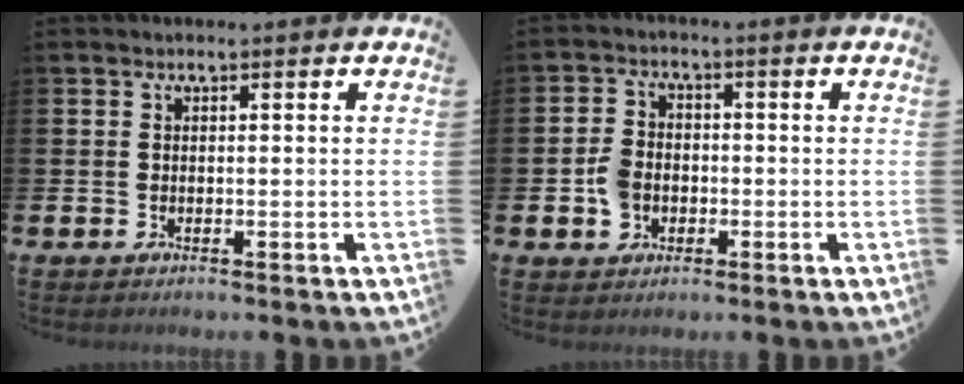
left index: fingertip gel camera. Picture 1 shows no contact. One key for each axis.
{"total": 4.1, "fx": -1.1, "fy": 3.5, "fz": 1.9, "tx": -0.039, "ty": 0.011, "tz": -0.021}